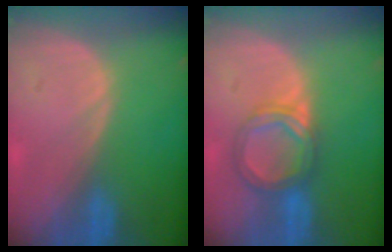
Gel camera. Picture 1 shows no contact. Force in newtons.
{"total": 5.3, "press": 5.3, "slide": 0.2}